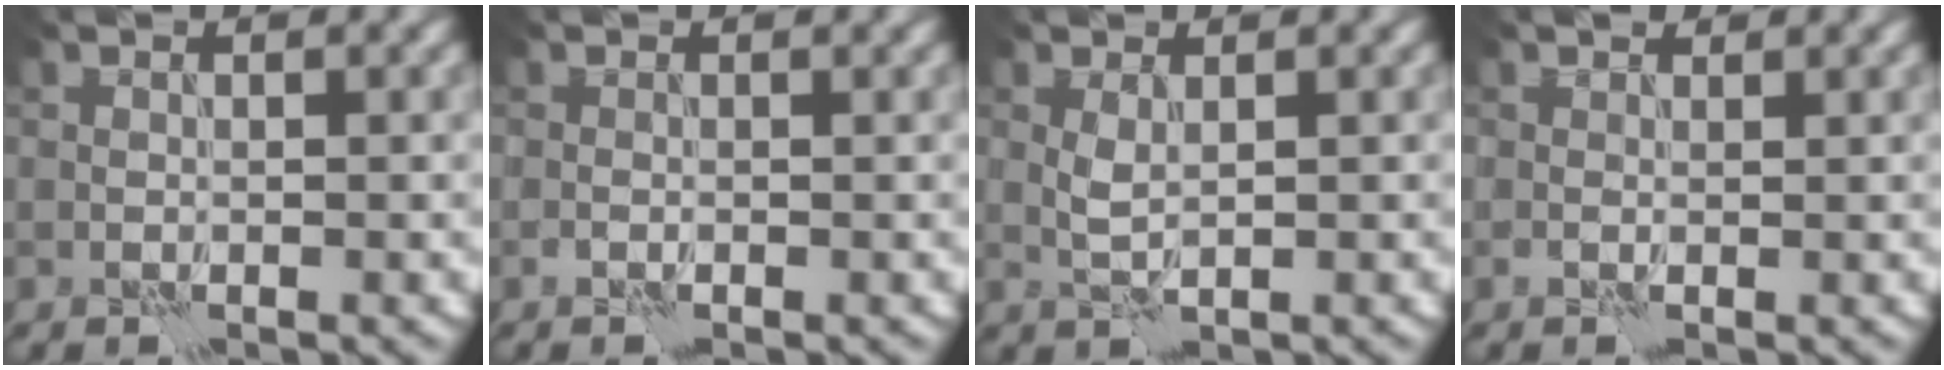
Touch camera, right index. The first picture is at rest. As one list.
[{"total": 0.8, "force": [-0.2, 0.4, 0.6], "torque": [-0.012, -0.001, -0.007]}, {"total": 1.2, "force": [0.6, 0.2, 1.0], "torque": [-0.026, 0.000, 0.014]}, {"total": 1.2, "force": [0.4, 0.8, 0.8], "torque": [-0.012, 0.003, 0.002]}]